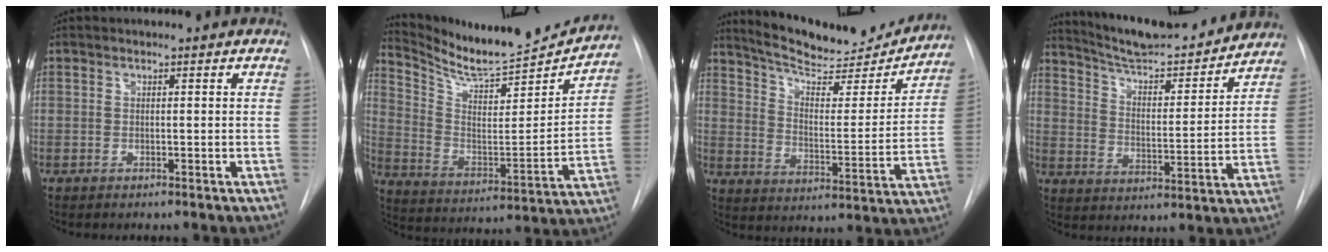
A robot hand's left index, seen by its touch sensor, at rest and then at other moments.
{"total": 18.3, "force": [17.7, 1.2, 4.5], "torque": [-0.091, -0.064, 0.275]}
{"total": 19.9, "force": [18.5, 3.7, 6.3], "torque": [-0.095, -0.030, 0.260]}
{"total": 18.8, "force": [17.5, 2.6, 6.5], "torque": [-0.100, -0.005, 0.258]}